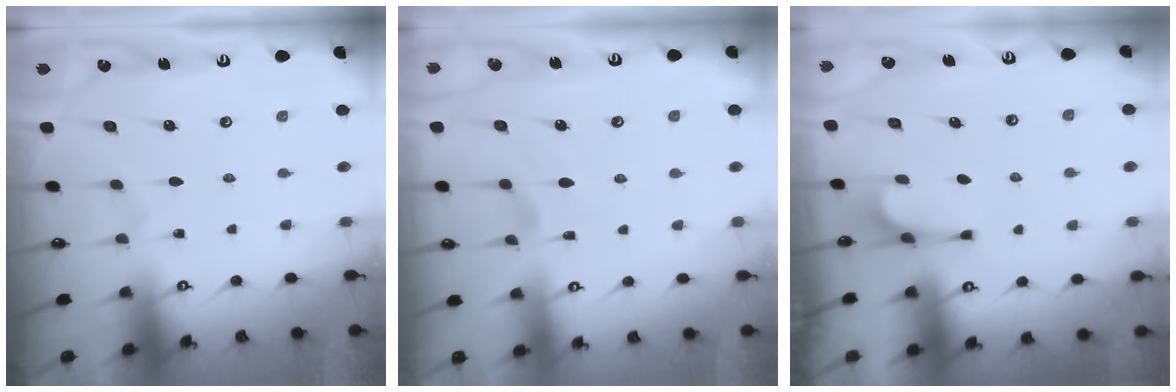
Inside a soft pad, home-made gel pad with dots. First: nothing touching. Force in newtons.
{"total": 1.7, "press": 1.2, "slide": 1.2}
{"total": 3.0, "press": 2.9, "slide": 0.7}